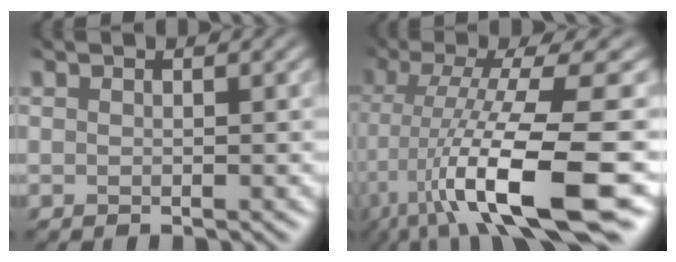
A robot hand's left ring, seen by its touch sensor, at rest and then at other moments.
{"total": 13.1, "force": [-5.3, 2.8, 11.6], "torque": [-0.197, -0.020, -0.075]}